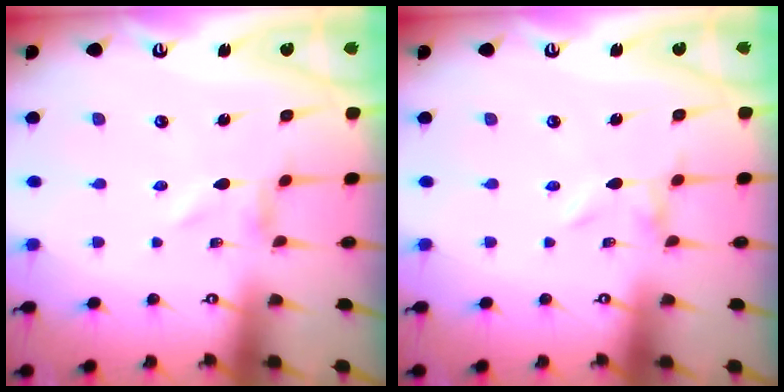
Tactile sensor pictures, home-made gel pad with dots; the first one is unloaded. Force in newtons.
{"total": 0.0}